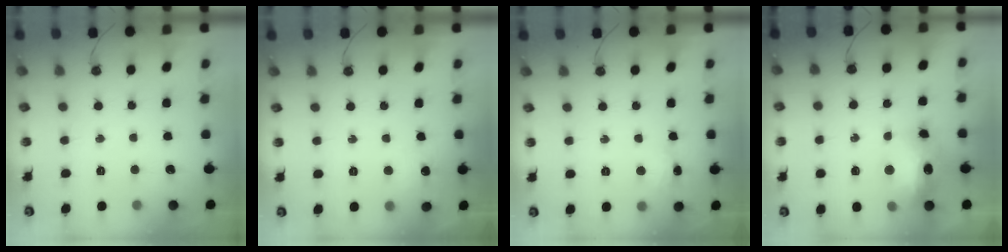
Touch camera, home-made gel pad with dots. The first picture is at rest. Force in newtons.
{"total": 5.7, "press": 5.7, "slide": 0.8}
{"total": 2.9, "press": 2.9, "slide": 0.5}
{"total": 13.9, "press": 13.6, "slide": 2.6}